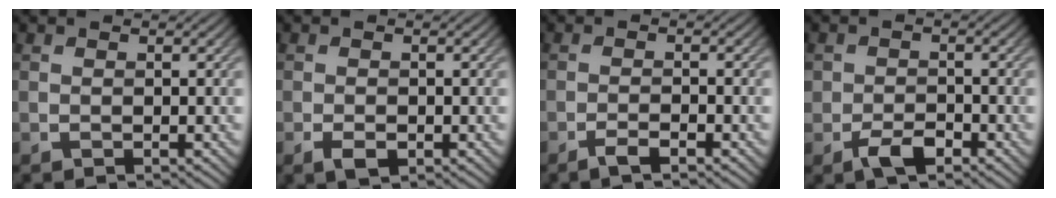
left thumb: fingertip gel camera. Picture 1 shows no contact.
{"total": 2.1, "force": [-1.0, 1.2, 1.4], "torque": [-0.027, -0.003, -0.017]}
{"total": 2.3, "force": [-1.6, 0.3, 1.6], "torque": [-0.028, 0.005, -0.036]}
{"total": 3.4, "force": [-2.0, 2.0, 1.9], "torque": [-0.034, -0.002, -0.039]}